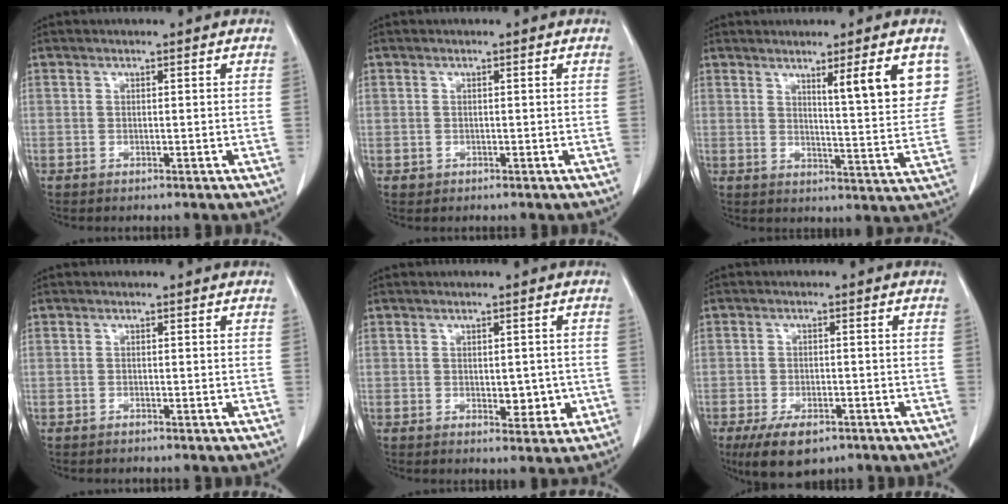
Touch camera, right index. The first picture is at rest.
{"total": 0.9, "force": [-0.2, 0.9, -0.1], "torque": [0.007, 0.006, -0.003]}
{"total": 9.9, "force": [4.9, 0.4, 8.6], "torque": [-0.107, -0.015, 0.066]}
{"total": 0.0}
{"total": 3.8, "force": [-0.5, 2.2, 3.0], "torque": [-0.031, -0.002, 0.002]}
{"total": 7.2, "force": [-4.8, 3.1, 4.4], "torque": [-0.077, -0.009, -0.076]}